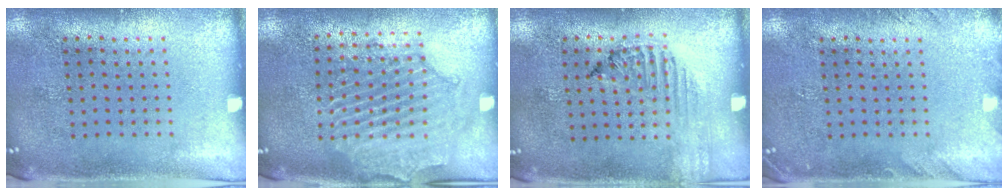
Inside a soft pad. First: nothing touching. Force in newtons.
{"total": 2.1, "press": 2.0, "slide": 0.6}
{"total": 1.3, "press": 1.3, "slide": 0.2}
{"total": 1.4, "press": 1.4, "slide": 0.1}